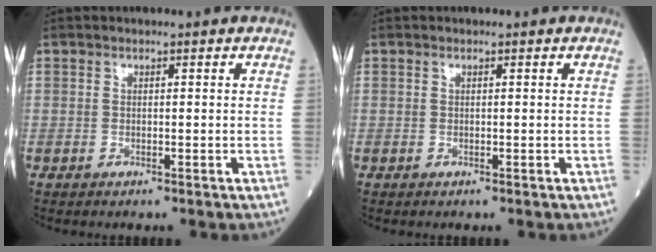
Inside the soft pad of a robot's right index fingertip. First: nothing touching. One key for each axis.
{"total": 0.0}